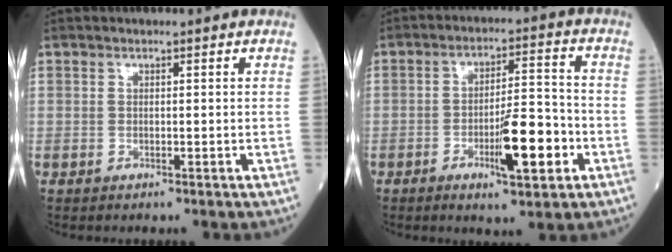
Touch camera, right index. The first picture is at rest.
{"total": 9.6, "force": [-3.5, 1.9, 8.7], "torque": [-0.138, 0.004, -0.052]}